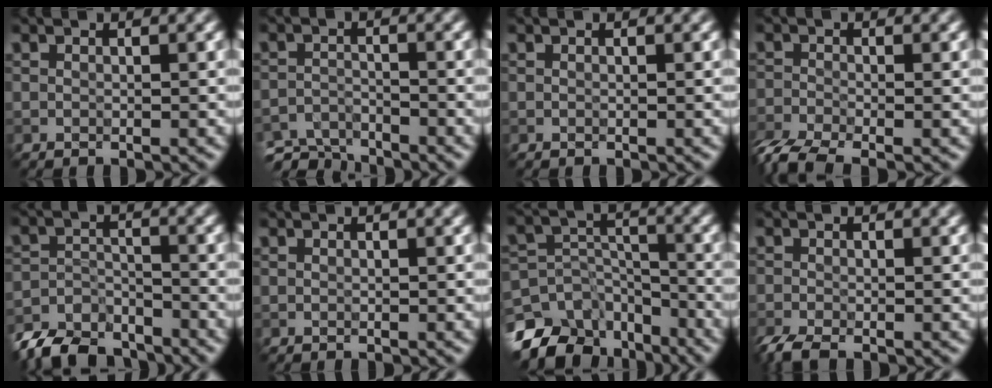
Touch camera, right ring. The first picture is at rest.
{"total": 4.6, "force": [-4.6, 0.7, 0.1], "torque": [-0.008, -0.007, -0.075]}
{"total": 0.0}
{"total": 4.4, "force": [-3.7, 1.0, 2.1], "torque": [-0.044, -0.011, -0.068]}
{"total": 6.6, "force": [-6.3, 1.8, 1.0], "torque": [-0.015, -0.007, -0.114]}
{"total": 0.0}
{"total": 9.7, "force": [-7.5, 5.6, 2.8], "torque": [-0.042, 0.002, -0.118]}
{"total": 2.4, "force": [-2.1, 0.2, 1.2], "torque": [-0.025, -0.003, -0.034]}